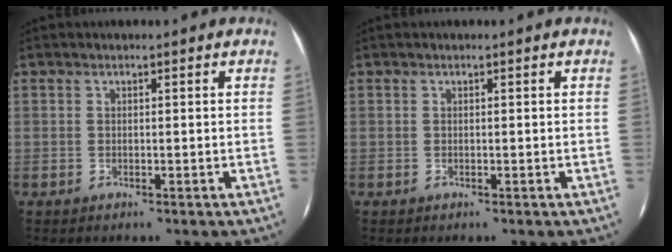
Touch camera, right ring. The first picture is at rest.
{"total": 0.0}